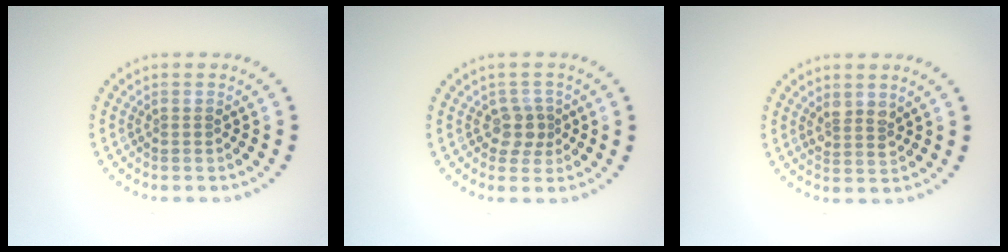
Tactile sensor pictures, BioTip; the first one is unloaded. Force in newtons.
{"total": 2.0, "press": 1.7, "slide": 1.2}
{"total": 1.8, "press": 1.5, "slide": 1.1}